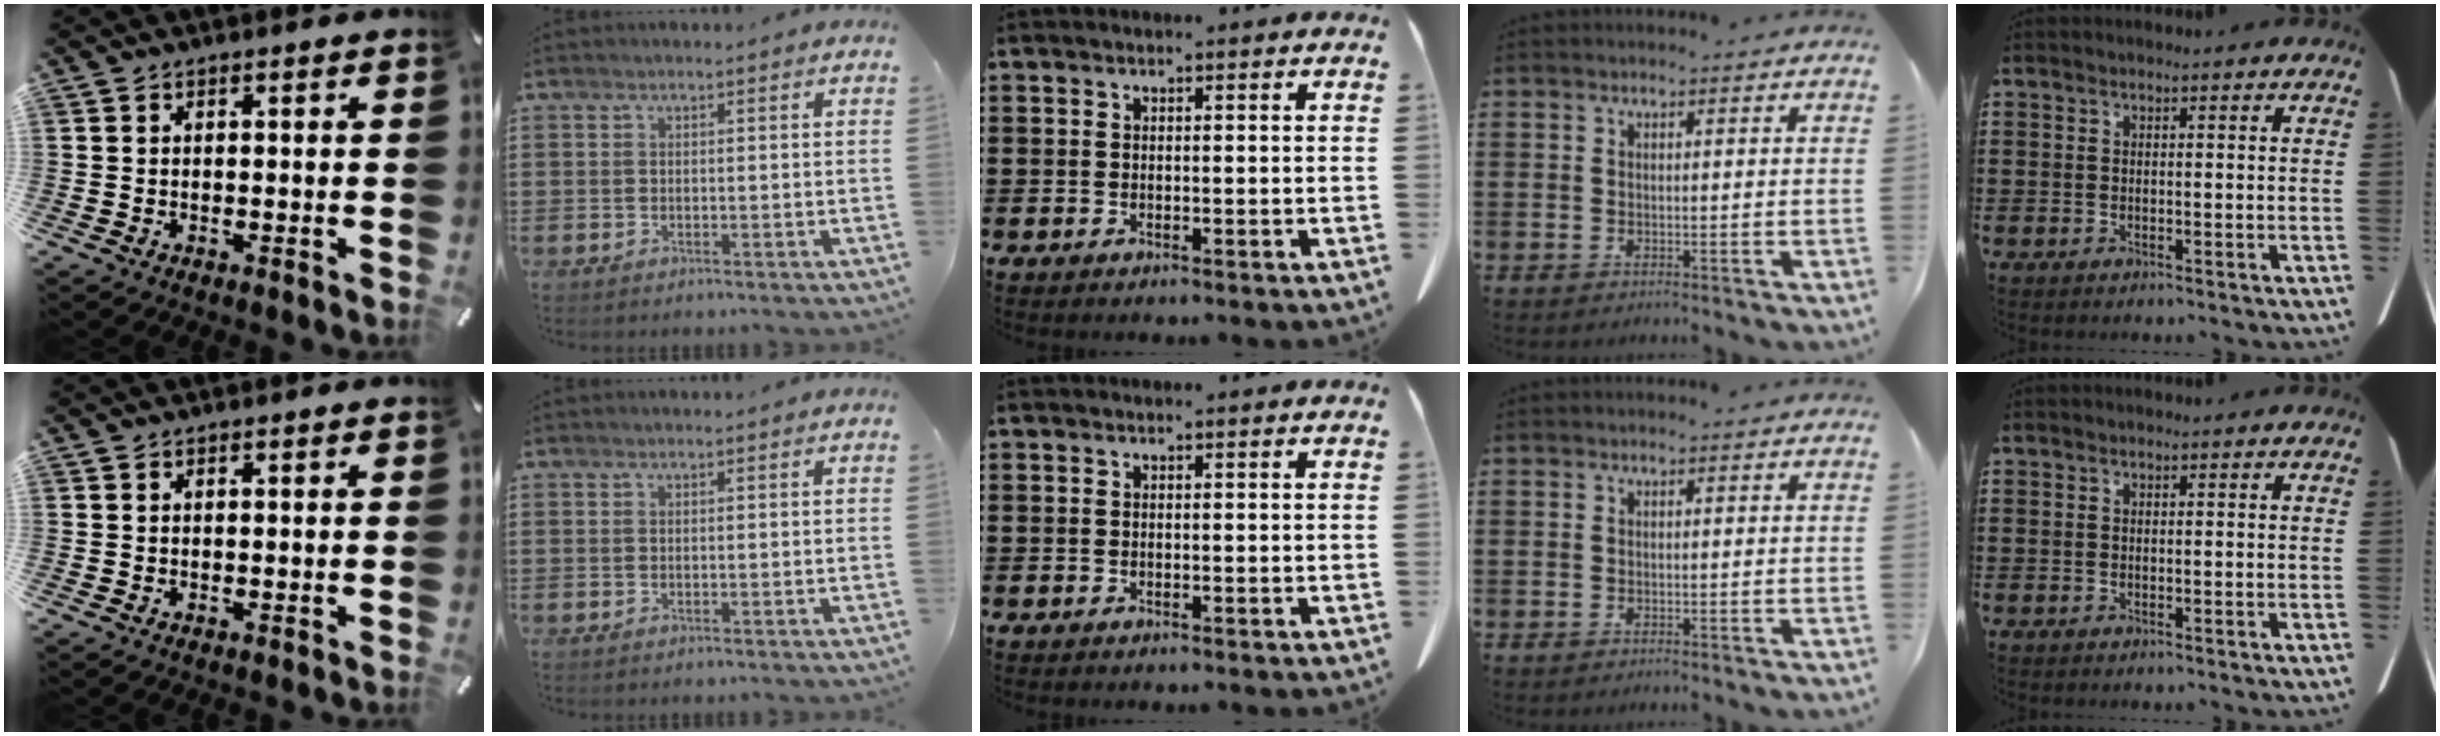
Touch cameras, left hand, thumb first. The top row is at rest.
{}